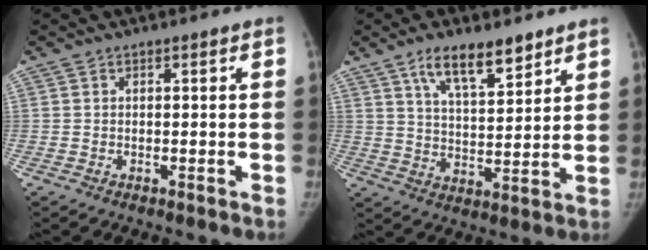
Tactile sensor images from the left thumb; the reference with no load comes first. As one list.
[{"total": 11.1, "force": [7.4, 4.0, 7.2], "torque": [-0.100, -0.041, 0.133]}]